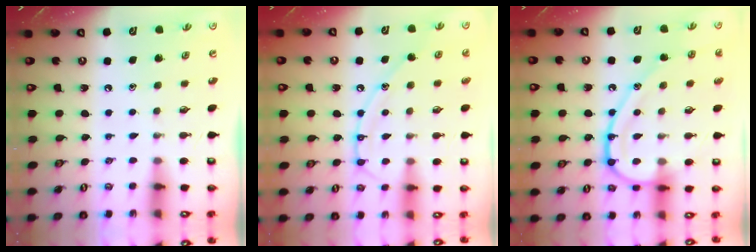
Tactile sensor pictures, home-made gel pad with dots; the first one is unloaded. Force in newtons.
{"total": 11.9, "press": 11.8, "slide": 0.9}
{"total": 16.0, "press": 16.0, "slide": 1.3}